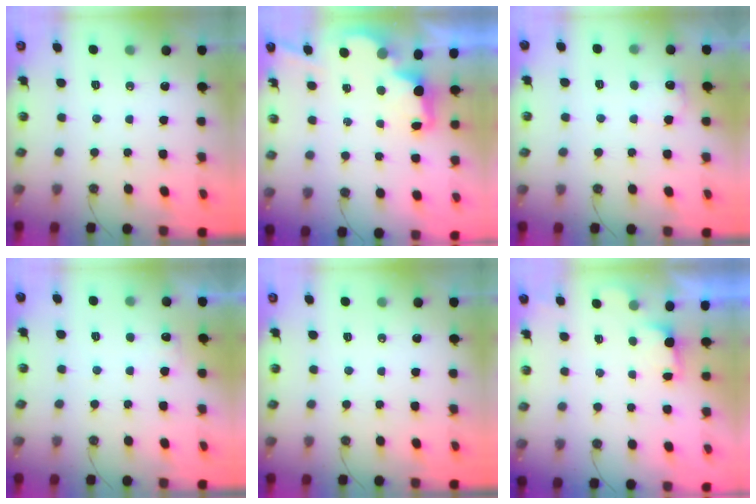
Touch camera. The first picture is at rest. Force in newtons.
{"total": 2.7, "press": 2.6, "slide": 0.8}
{"total": 6.6, "press": 6.6, "slide": 0.5}
{"total": 5.0, "press": 4.8, "slide": 1.2}
{"total": 0.0}
{"total": 1.0, "press": 0.6, "slide": 0.8}